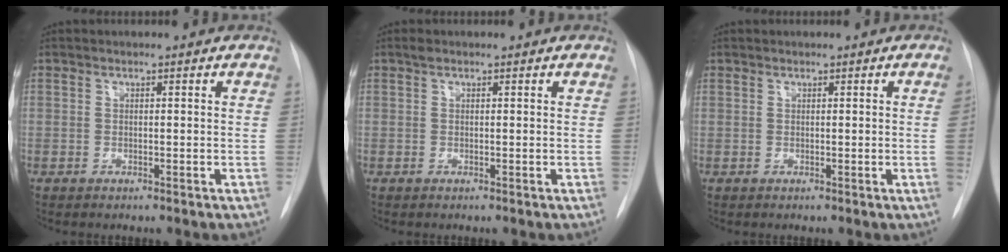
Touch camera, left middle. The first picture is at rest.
{"total": 0.6, "force": [0.5, 0.2, 0.3], "torque": [-0.010, 0.014, 0.008]}
{"total": 1.0, "force": [0.1, -0.5, 0.9], "torque": [-0.011, -0.003, 0.001]}